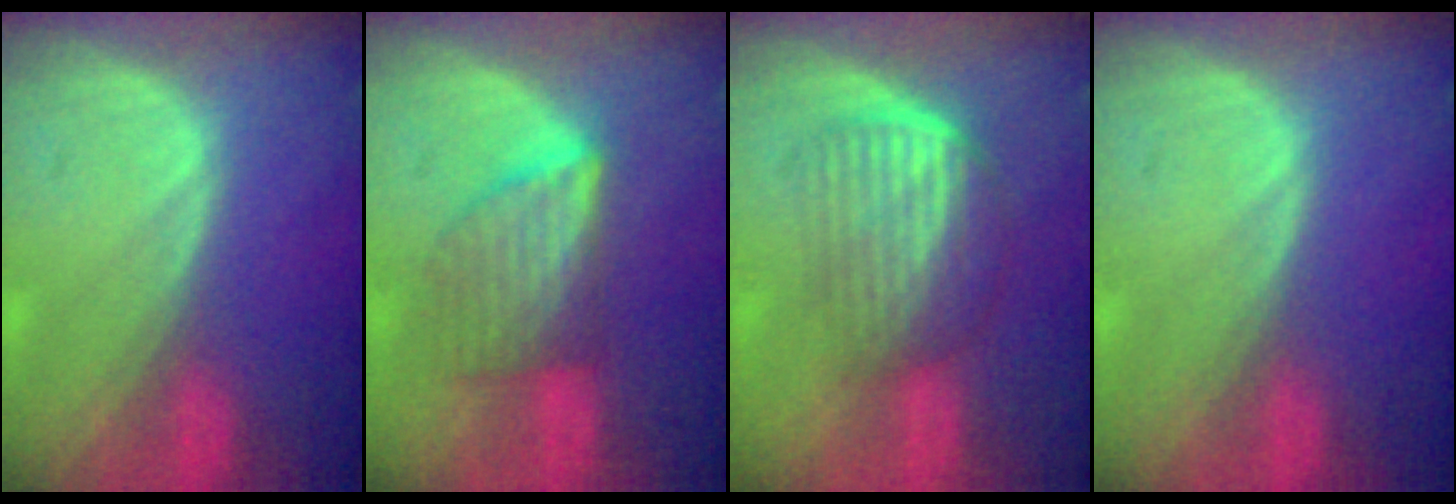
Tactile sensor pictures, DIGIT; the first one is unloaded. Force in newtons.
{"total": 6.0, "press": 5.9, "slide": 1.1}
{"total": 7.0, "press": 5.9, "slide": 3.8}
{"total": 0.0}